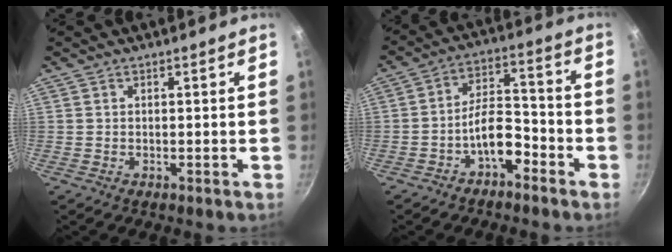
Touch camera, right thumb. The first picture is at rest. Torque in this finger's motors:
{"motor_torque": [3.39, 1.62, 1.45, -1.32, 0.70]}